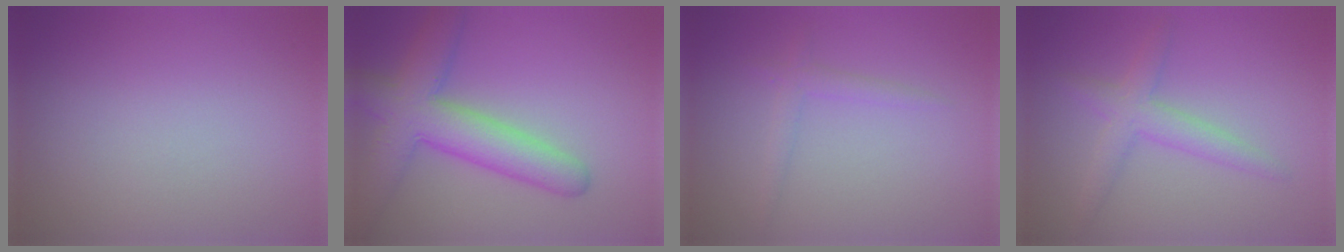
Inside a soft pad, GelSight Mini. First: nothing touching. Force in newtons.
{"total": 6.9, "press": 6.9, "slide": 0.2}
{"total": 1.4, "press": 1.4, "slide": 0.1}
{"total": 2.9, "press": 2.9, "slide": 0.1}